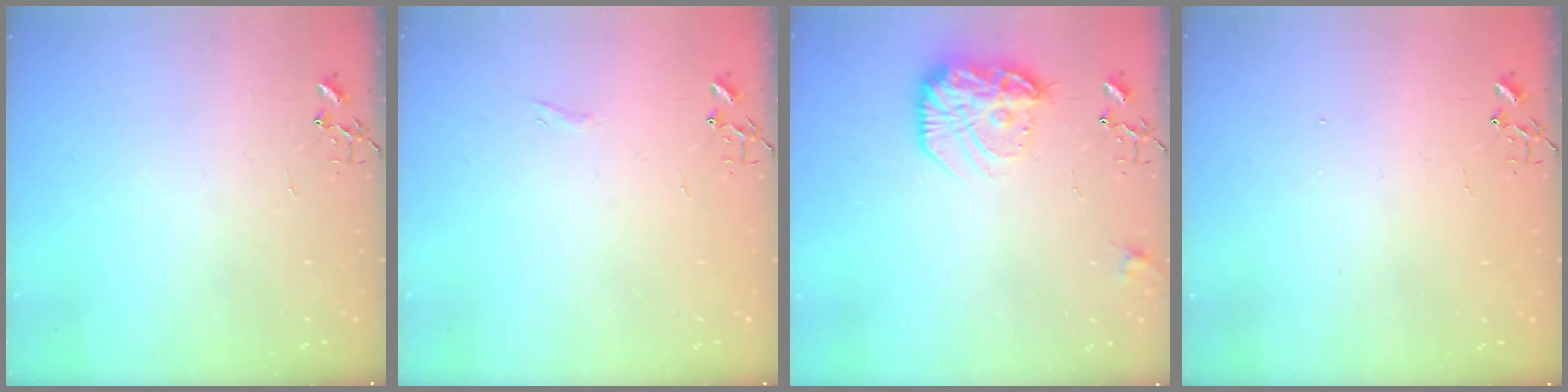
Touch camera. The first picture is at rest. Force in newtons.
{"total": 3.4, "press": 3.4, "slide": 0.3}
{"total": 17.2, "press": 17.1, "slide": 1.2}
{"total": 1.4, "press": 1.4, "slide": 0.3}